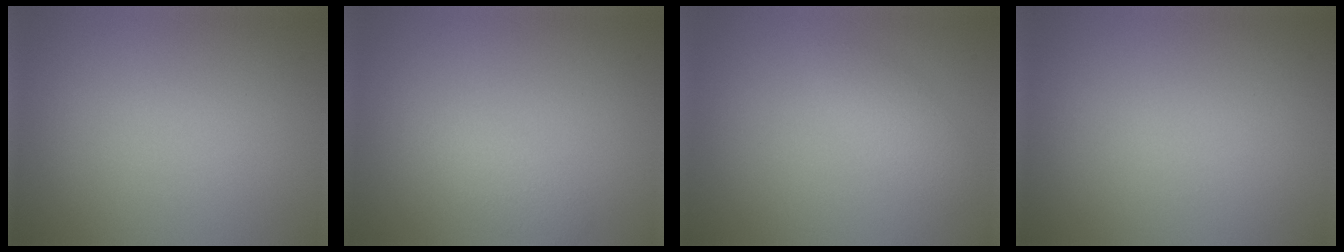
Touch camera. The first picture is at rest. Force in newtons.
{"total": 1.8, "press": 1.8, "slide": 0.2}
{"total": 1.6, "press": 1.6, "slide": 0.0}
{"total": 0.0}